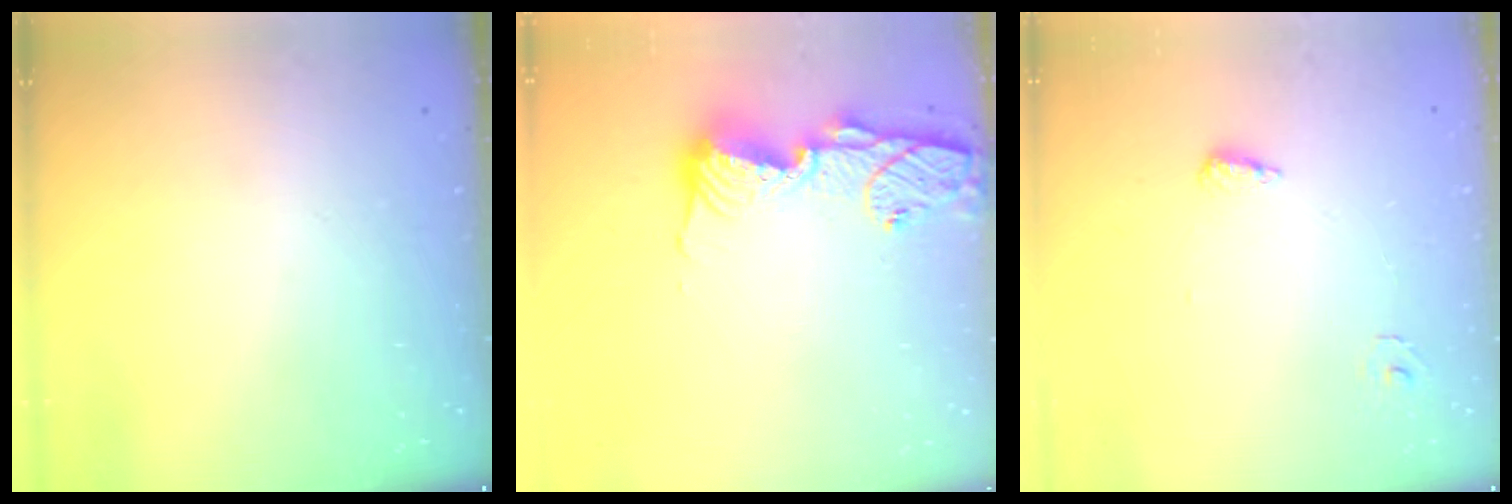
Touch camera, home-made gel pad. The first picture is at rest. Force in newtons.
{"total": 14.3, "press": 14.2, "slide": 1.3}
{"total": 6.2, "press": 6.0, "slide": 1.2}